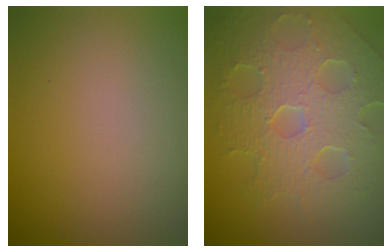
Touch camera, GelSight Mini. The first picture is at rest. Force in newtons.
{"total": 8.6, "press": 5.9, "slide": 6.2}